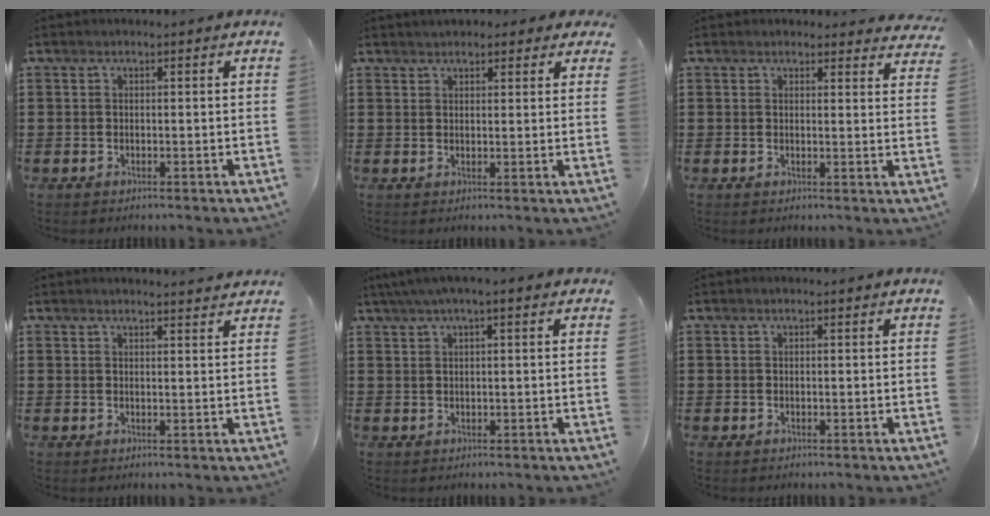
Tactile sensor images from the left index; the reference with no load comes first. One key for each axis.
{"total": 2.5, "fx": 2.3, "fy": 0.9, "fz": 0.6, "tx": -0.010, "ty": 0.000, "tz": 0.041}
{"total": 2.1, "fx": 2.1, "fy": 0.5, "fz": 0.1, "tx": -0.001, "ty": -0.007, "tz": 0.038}
{"total": 1.9, "fx": 1.9, "fy": -0.1, "fz": 0.3, "tx": -0.010, "ty": -0.002, "tz": 0.037}
{"total": 2.6, "fx": 1.3, "fy": 0.5, "fz": 2.2, "tx": -0.043, "ty": 0.006, "tz": 0.023}
{"total": 0.0}